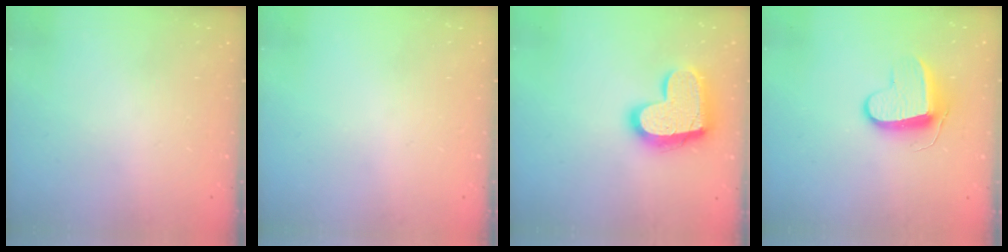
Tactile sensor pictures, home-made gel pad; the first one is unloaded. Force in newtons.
{"total": 0.0}
{"total": 18.3, "press": 18.3, "slide": 1.2}
{"total": 9.4, "press": 9.4, "slide": 0.5}